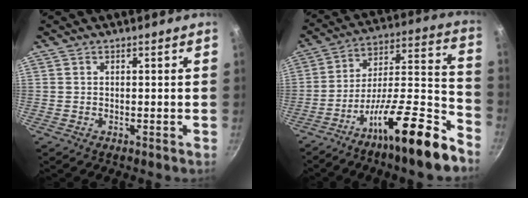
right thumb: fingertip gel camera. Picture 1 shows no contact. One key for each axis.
{"total": 21.2, "fx": -13.5, "fy": 4.3, "fz": 15.7, "tx": -0.206, "ty": 0.104, "tz": -0.235}